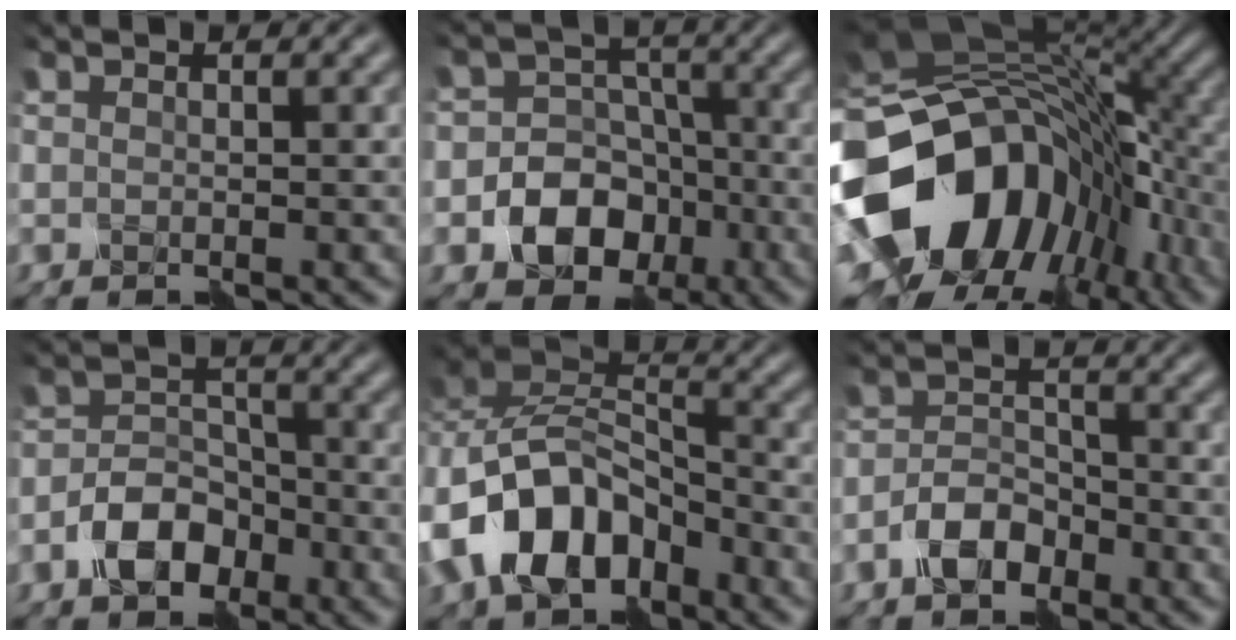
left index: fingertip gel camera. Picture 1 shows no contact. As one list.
[{"total": 7.1, "force": [-2.7, 5.8, 3.1], "torque": [-0.031, 0.002, -0.069]}, {"total": 18.0, "force": [-3.8, 14.0, 10.8], "torque": [-0.218, -0.018, -0.051]}, {"total": 4.5, "force": [-2.6, 2.8, 2.4], "torque": [-0.044, 0.006, -0.051]}, {"total": 10.6, "force": [-4.7, 7.1, 6.3], "torque": [-0.123, 0.006, -0.097]}, {"total": 3.5, "force": [-2.3, 1.9, 1.9], "torque": [-0.034, 0.011, -0.048]}]